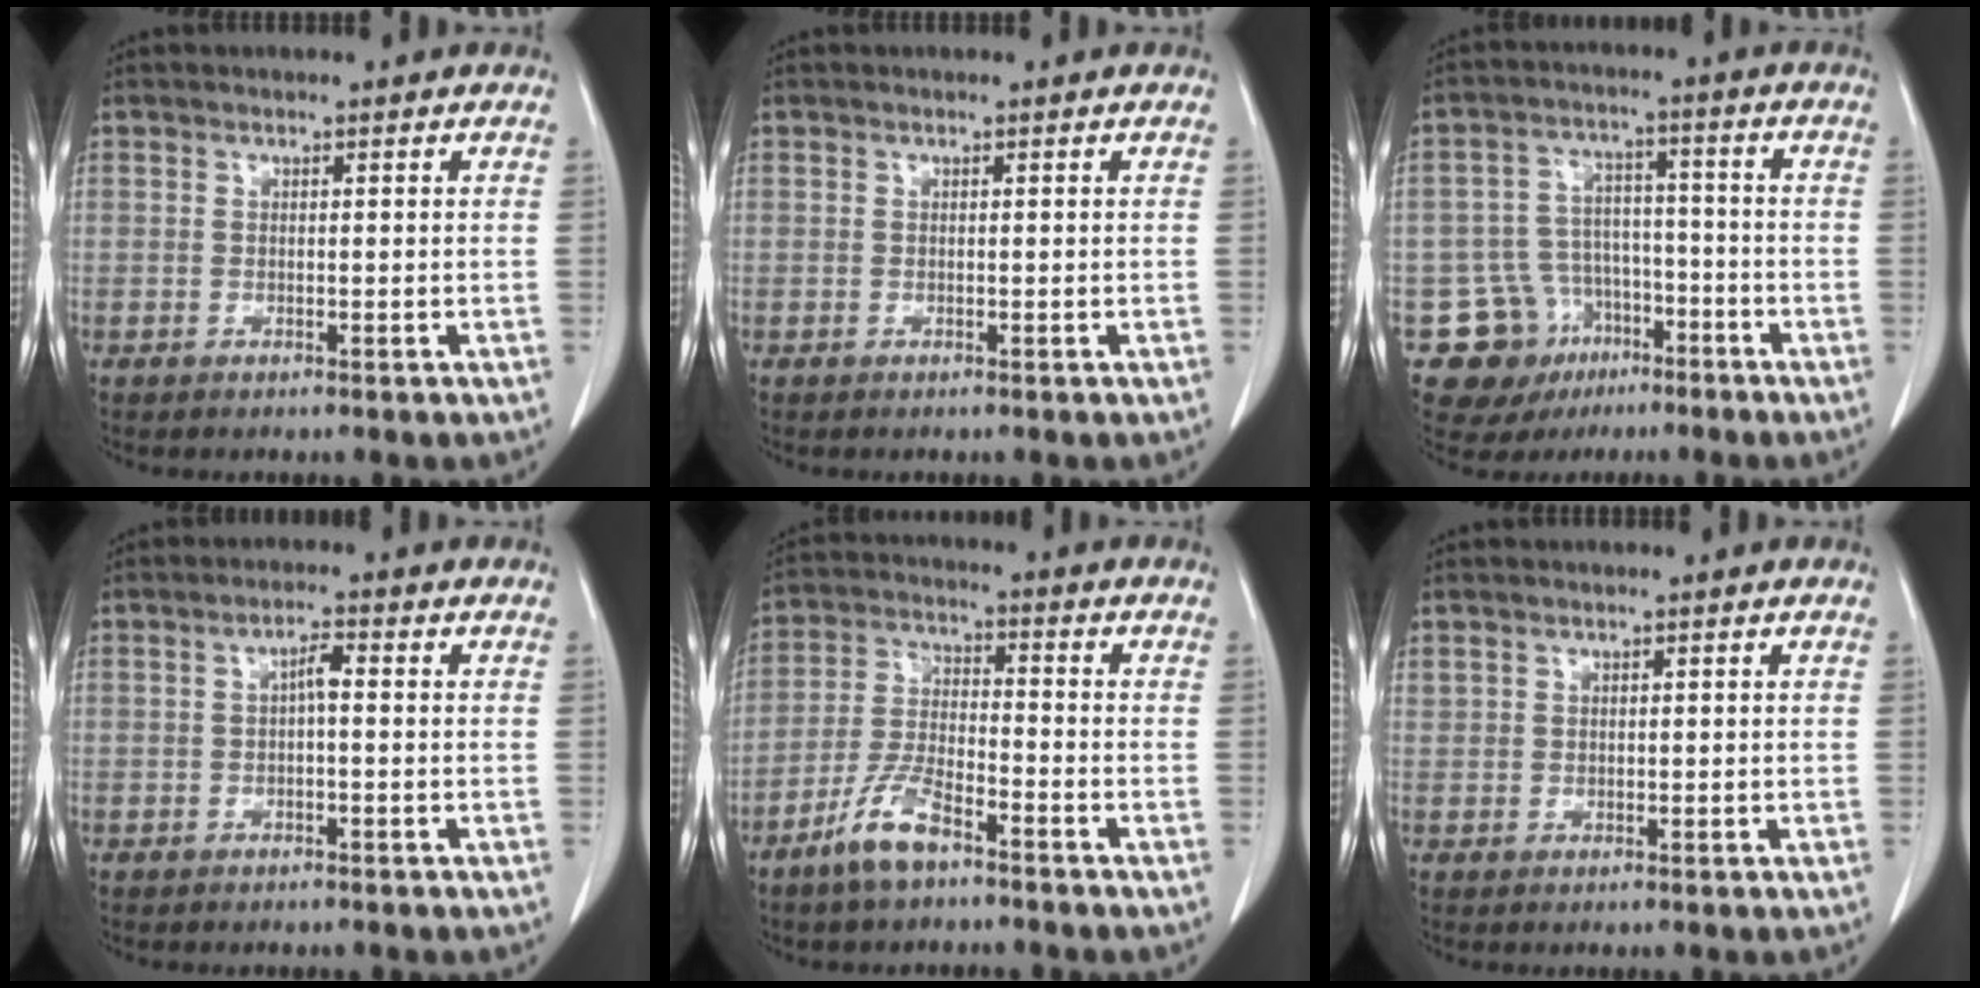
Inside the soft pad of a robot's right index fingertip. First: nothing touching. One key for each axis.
{"total": 0.0}
{"total": 12.2, "fx": -6.2, "fy": 10.0, "fz": 2.8, "tx": -0.054, "ty": 0.044, "tz": -0.086}
{"total": 2.2, "fx": 0.0, "fy": 0.5, "fz": 2.2, "tx": -0.039, "ty": 0.008, "tz": 0.000}
{"total": 7.7, "fx": -5.3, "fy": 2.0, "fz": 5.2, "tx": -0.114, "ty": -0.006, "tz": -0.106}
{"total": 0.9, "fx": 0.7, "fy": 0.6, "fz": 0.2, "tx": 0.002, "ty": 0.003, "tz": 0.014}